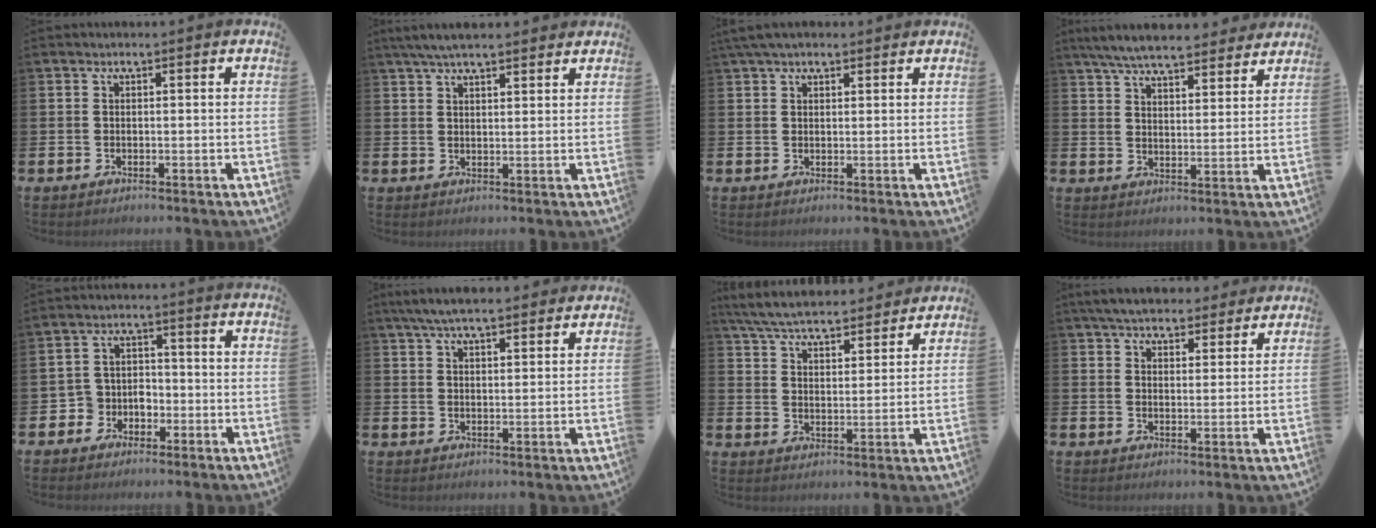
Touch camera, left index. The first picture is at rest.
{"total": 4.8, "force": [4.3, 1.0, 2.0], "torque": [-0.040, -0.009, 0.077]}
{"total": 3.4, "force": [2.7, 1.2, 1.6], "torque": [-0.036, 0.001, 0.050]}
{"total": 7.2, "force": [6.8, 1.2, 2.0], "torque": [-0.055, -0.034, 0.121]}
{"total": 3.8, "force": [-2.0, 3.3, 0.1], "torque": [-0.020, 0.004, -0.045]}
{"total": 5.9, "force": [5.4, 1.0, 2.1], "torque": [-0.045, -0.015, 0.097]}
{"total": 6.8, "force": [6.5, 1.0, 1.5], "torque": [-0.060, -0.040, 0.116]}
{"total": 5.6, "force": [5.4, 1.4, 1.0], "torque": [-0.036, -0.020, 0.098]}